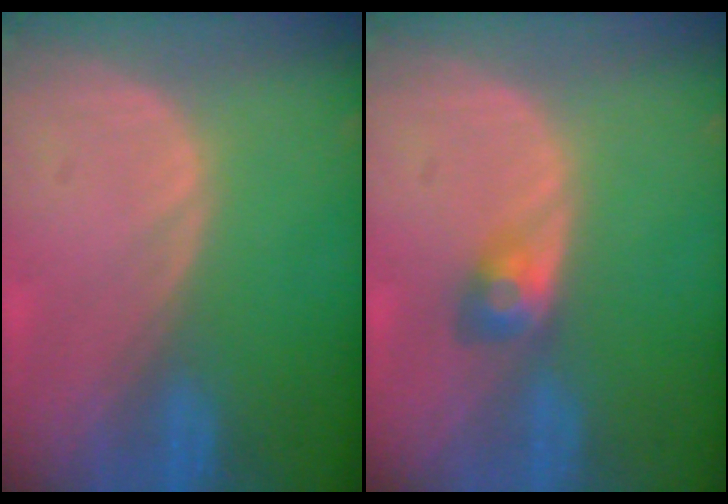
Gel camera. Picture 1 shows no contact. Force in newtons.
{"total": 3.0, "press": 2.6, "slide": 1.4}